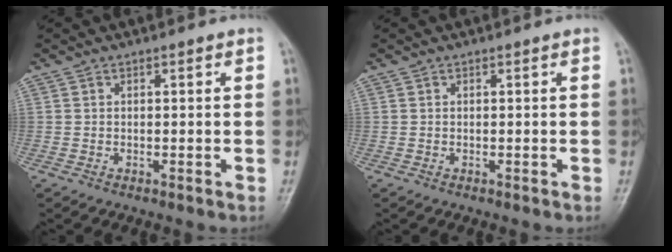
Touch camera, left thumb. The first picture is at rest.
{"total": 0.0}